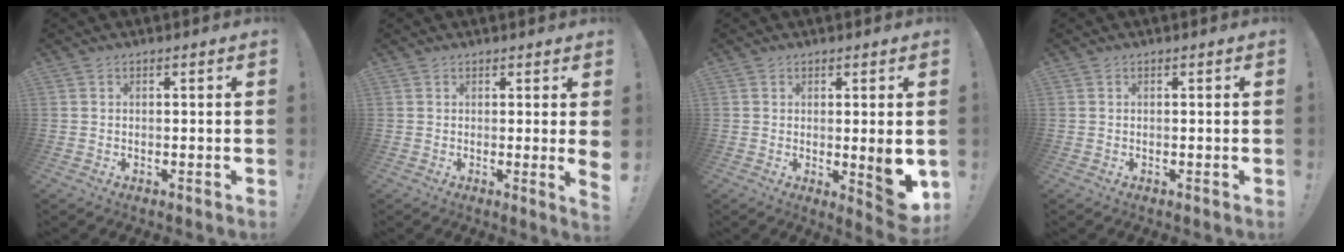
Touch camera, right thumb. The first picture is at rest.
{"total": 2.8, "force": [0.7, -0.3, 2.6], "torque": [-0.030, -0.019, 0.010]}
{"total": 7.5, "force": [0.0, 2.0, 7.2], "torque": [-0.075, -0.019, 0.006]}
{"total": 0.0}